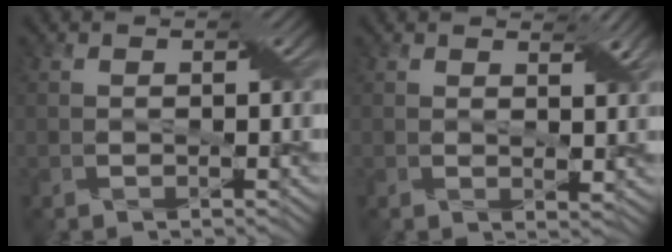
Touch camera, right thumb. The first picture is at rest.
{"total": 2.6, "force": [1.4, 0.9, 1.9], "torque": [-0.036, -0.003, 0.025]}